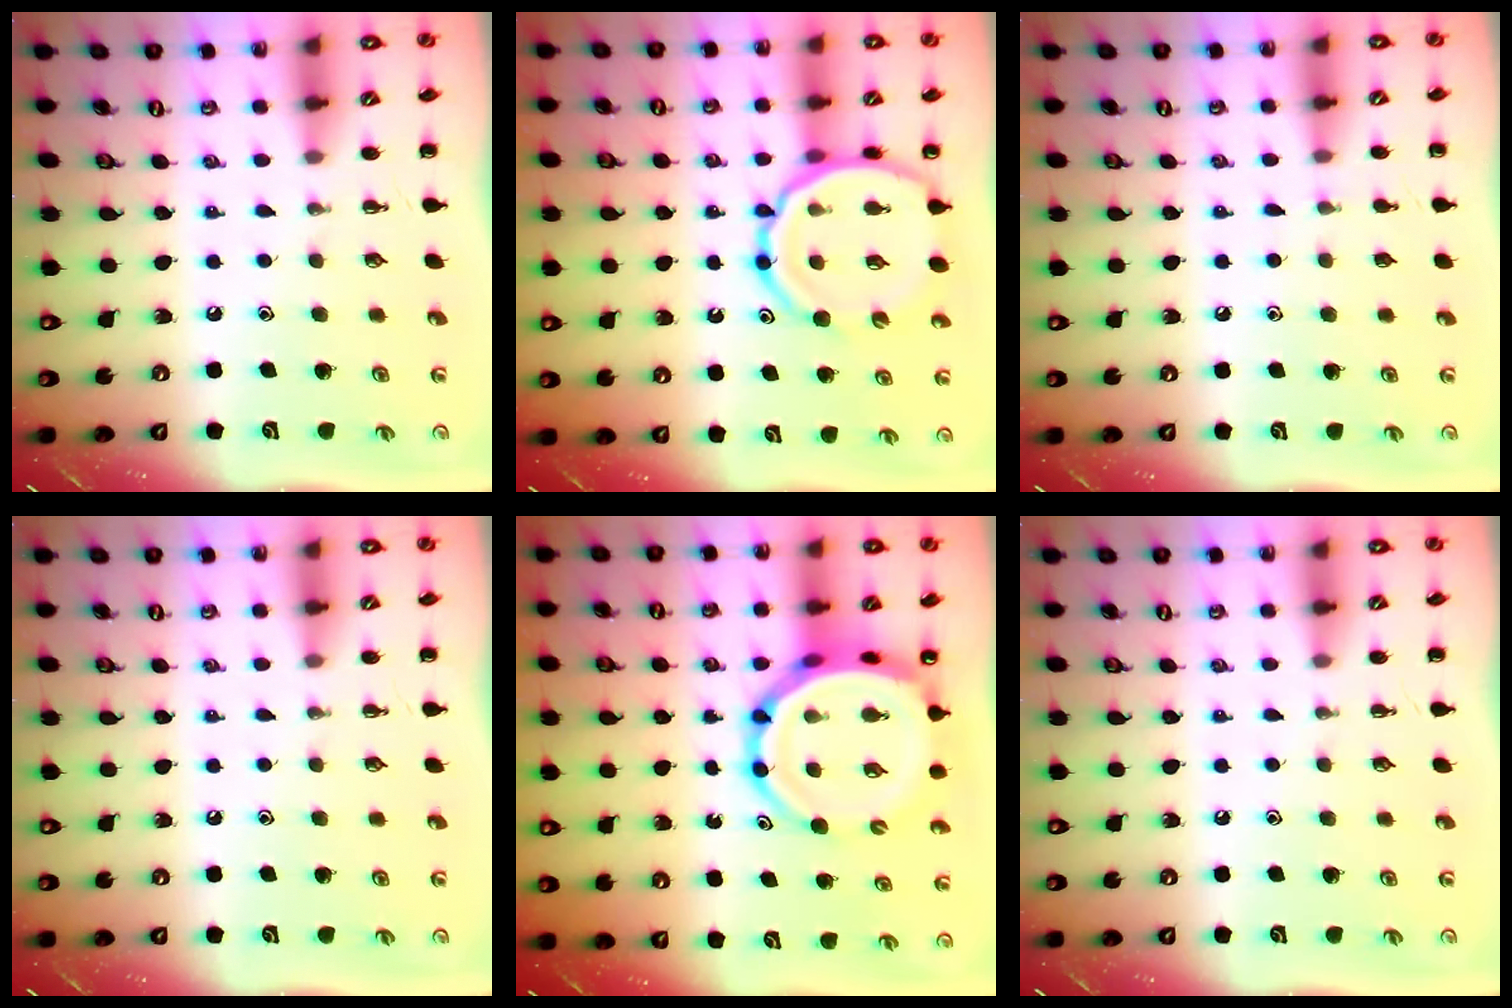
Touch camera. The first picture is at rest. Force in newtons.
{"total": 15.0, "press": 14.8, "slide": 2.5}
{"total": 2.6, "press": 2.4, "slide": 1.0}
{"total": 0.0}
{"total": 13.1, "press": 12.5, "slide": 3.9}
{"total": 0.0}